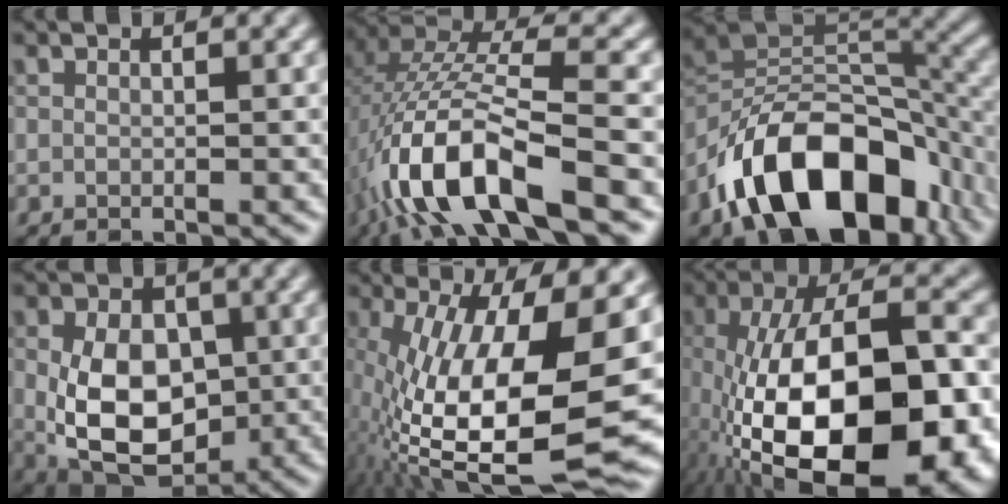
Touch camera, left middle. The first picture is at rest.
{"total": 11.5, "force": [-5.3, 3.2, 9.7], "torque": [-0.202, 0.016, -0.096]}
{"total": 14.2, "force": [-7.2, 8.2, 9.1], "torque": [-0.139, 0.001, -0.131]}
{"total": 9.6, "force": [-0.5, 6.7, 6.9], "torque": [-0.129, -0.017, -0.002]}
{"total": 16.5, "force": [-2.6, 5.6, 15.3], "torque": [-0.279, -0.008, -0.044]}
{"total": 18.1, "force": [-5.8, 8.3, 15.0], "torque": [-0.252, -0.006, -0.093]}